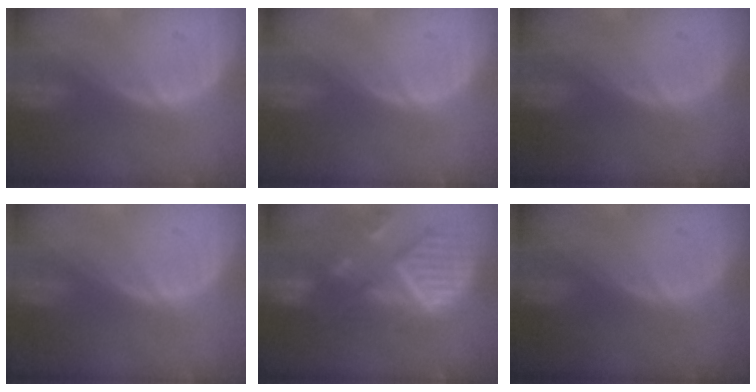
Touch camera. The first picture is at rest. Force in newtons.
{"total": 0.0}
{"total": 0.0}
{"total": 0.0}
{"total": 12.2, "press": 10.6, "slide": 6.0}
{"total": 0.0}